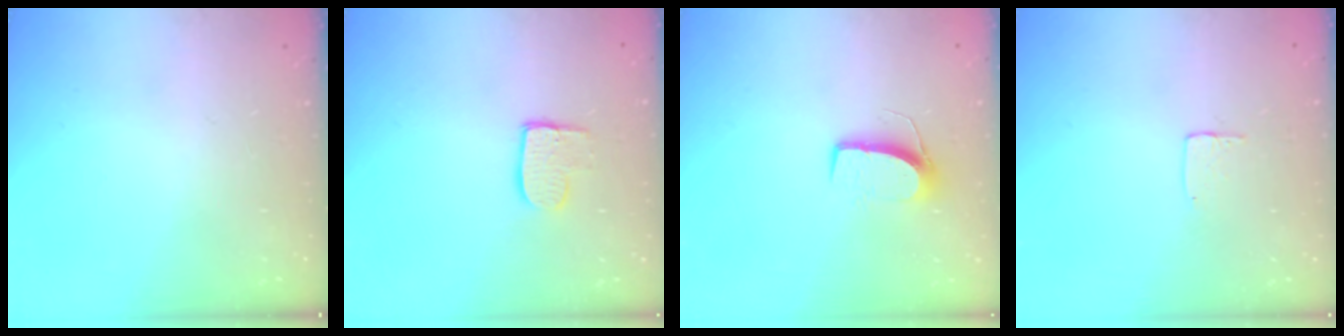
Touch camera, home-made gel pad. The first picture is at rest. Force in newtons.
{"total": 7.8, "press": 7.8, "slide": 0.5}
{"total": 7.8, "press": 7.8, "slide": 0.5}
{"total": 3.7, "press": 3.7, "slide": 0.1}